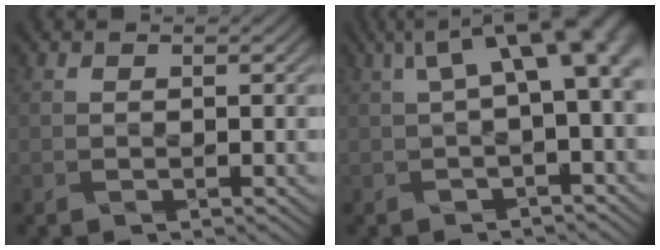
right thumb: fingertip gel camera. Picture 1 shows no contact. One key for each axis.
{"total": 9.2, "fx": 2.4, "fy": 3.0, "fz": 8.4, "tx": -0.118, "ty": 0.024, "tz": 0.043}